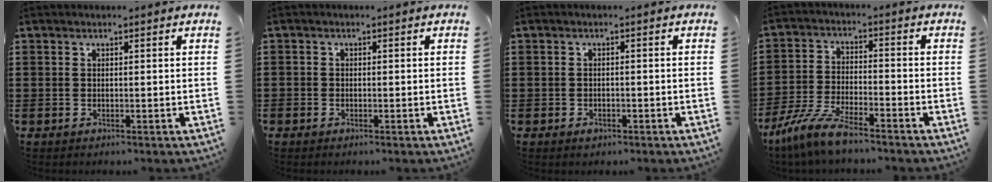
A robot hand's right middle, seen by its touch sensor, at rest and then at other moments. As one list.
[{"total": 0.8, "force": [-0.5, 0.7, 0.1], "torque": [-0.003, 0.002, -0.011]}, {"total": 1.1, "force": [-0.7, 0.8, 0.3], "torque": [-0.007, 0.000, -0.016]}, {"total": 7.4, "force": [-6.4, 0.6, 3.7], "torque": [-0.089, -0.006, -0.127]}]